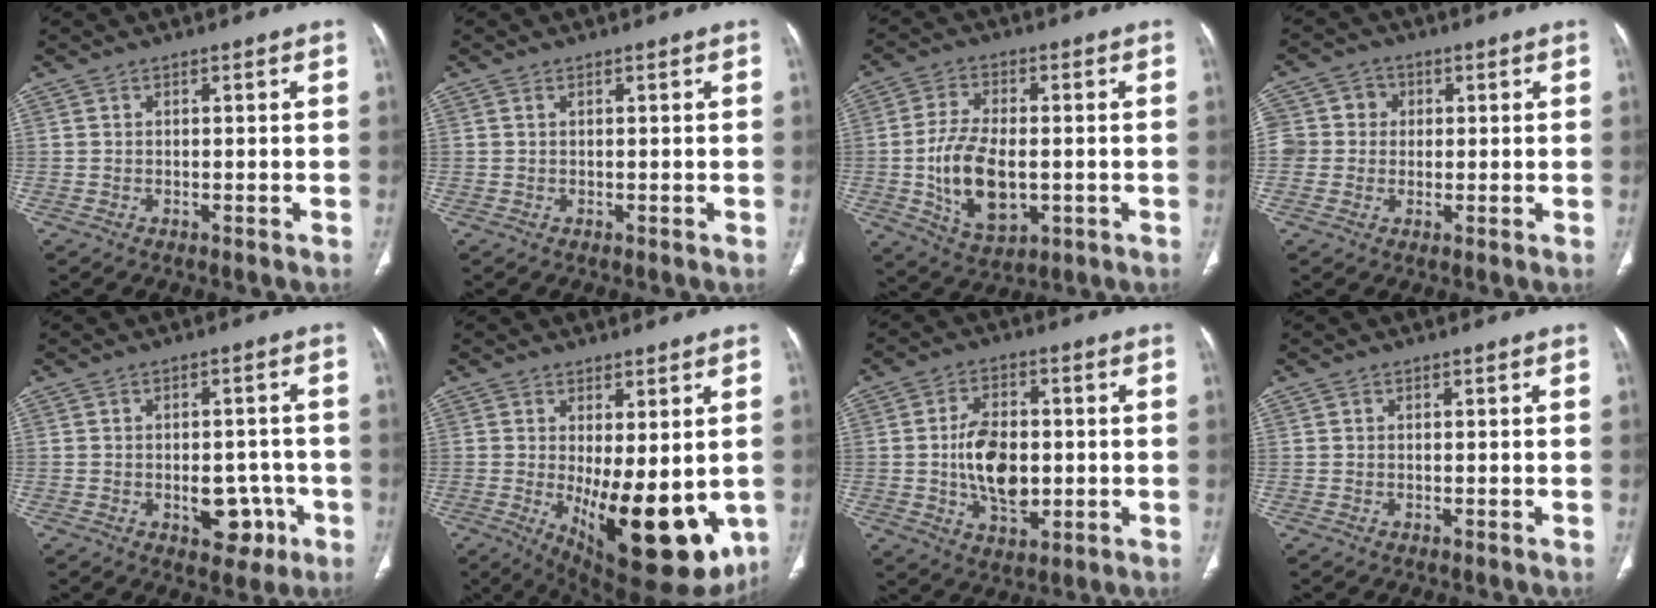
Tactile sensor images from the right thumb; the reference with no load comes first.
{"total": 0.0}
{"total": 12.7, "force": [-1.7, 7.0, 10.4], "torque": [-0.188, -0.004, -0.020]}
{"total": 6.5, "force": [0.7, 6.2, 1.7], "torque": [-0.008, 0.013, 0.010]}
{"total": 7.2, "force": [-2.5, 4.8, 4.8], "torque": [-0.032, 0.020, -0.021]}
{"total": 17.6, "force": [-2.9, 7.1, 15.8], "torque": [-0.204, -0.034, -0.016]}
{"total": 11.2, "force": [-0.5, 7.0, 8.7], "torque": [-0.127, 0.001, -0.007]}
{"total": 0.0}